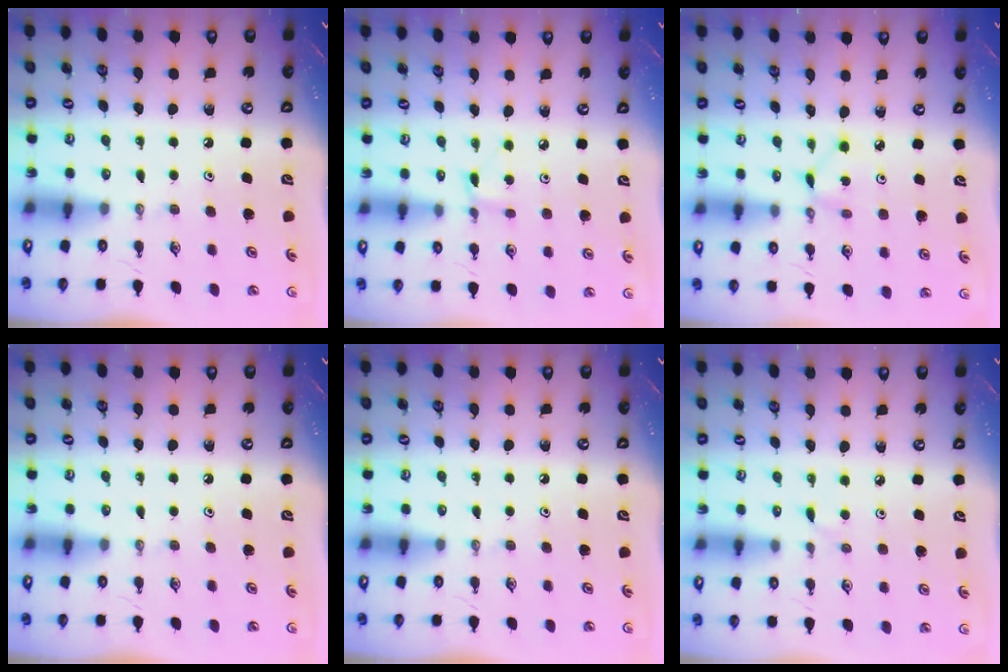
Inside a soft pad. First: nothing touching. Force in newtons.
{"total": 2.5, "press": 2.4, "slide": 0.3}
{"total": 1.5, "press": 1.5, "slide": 0.2}
{"total": 0.0}
{"total": 0.0}
{"total": 2.6, "press": 2.6, "slide": 0.3}